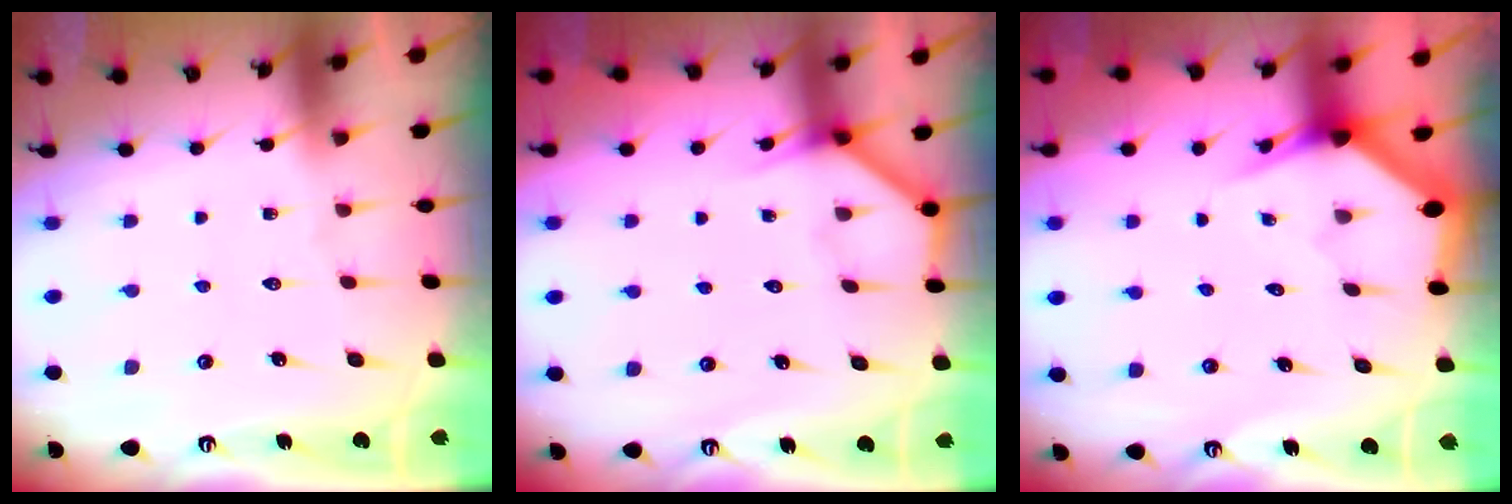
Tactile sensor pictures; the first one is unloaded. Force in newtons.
{"total": 3.3, "press": 3.3, "slide": 0.2}
{"total": 3.0, "press": 3.0, "slide": 0.1}